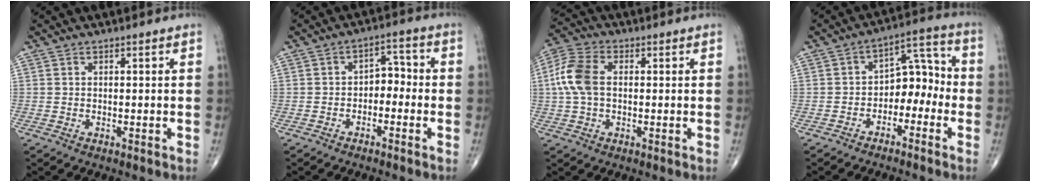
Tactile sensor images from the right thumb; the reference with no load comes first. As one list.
[{"total": 4.7, "force": [-1.5, 3.1, 3.2], "torque": [-0.024, 0.033, -0.035]}, {"total": 8.8, "force": [0.6, 5.5, 6.9], "torque": [-0.160, 0.021, 0.007]}, {"total": 8.9, "force": [-3.0, 5.8, 6.0], "torque": [-0.050, 0.051, -0.057]}]